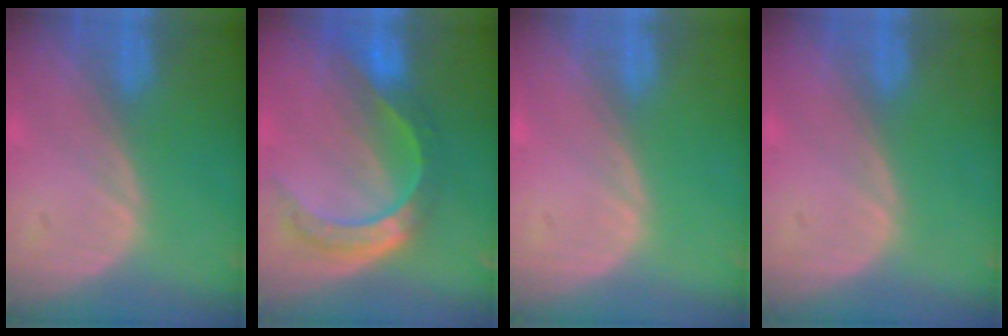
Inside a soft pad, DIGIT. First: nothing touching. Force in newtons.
{"total": 8.5, "press": 7.2, "slide": 4.6}
{"total": 0.0}
{"total": 0.0}